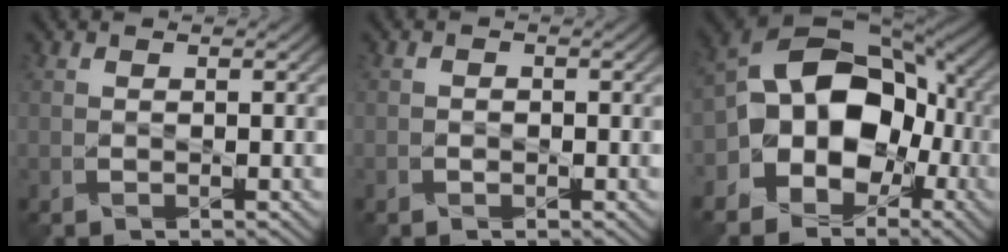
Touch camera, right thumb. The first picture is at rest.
{"total": 0.8, "force": [-0.4, 0.6, 0.3], "torque": [-0.003, -0.003, -0.008]}
{"total": 13.4, "force": [-2.7, 10.1, 8.4], "torque": [-0.142, -0.005, -0.056]}